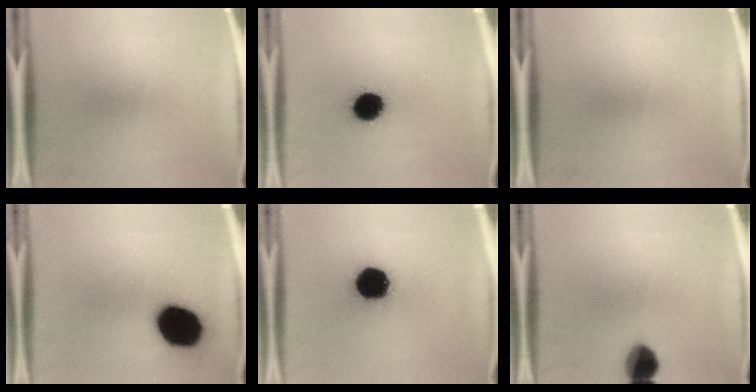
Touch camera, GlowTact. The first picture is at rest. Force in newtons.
{"total": 10.5}
{"total": 0.0}
{"total": 18.9}
{"total": 16.2}
{"total": 8.4}